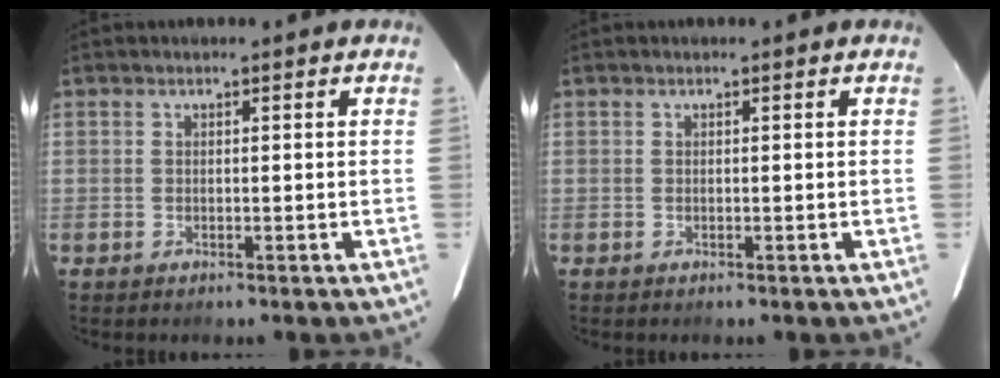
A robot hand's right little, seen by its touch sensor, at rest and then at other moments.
{"total": 0.0}